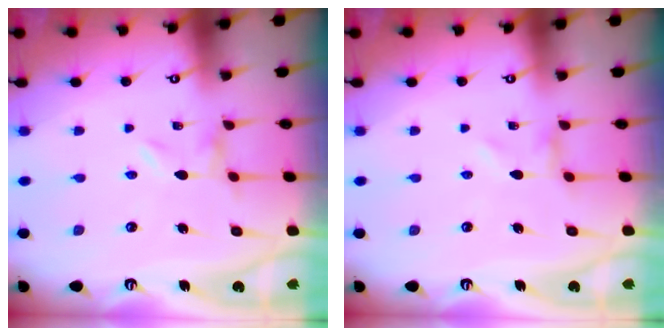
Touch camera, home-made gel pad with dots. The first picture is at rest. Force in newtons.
{"total": 0.0}